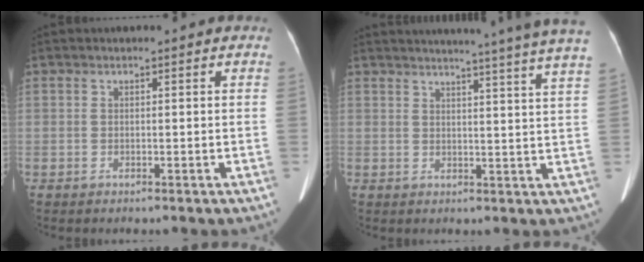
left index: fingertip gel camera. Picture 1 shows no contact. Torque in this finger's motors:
{"motor_torque": [0.41, -1.49, 0.00, 0.09]}